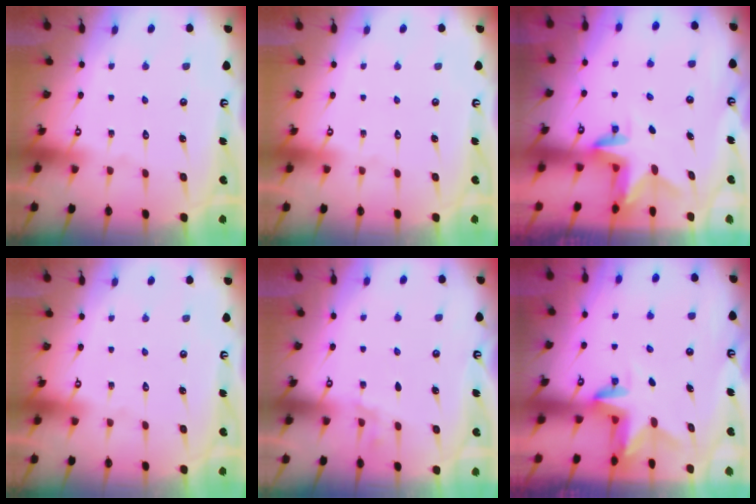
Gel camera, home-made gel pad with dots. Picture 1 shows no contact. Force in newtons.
{"total": 0.0}
{"total": 3.1, "press": 3.1, "slide": 0.2}
{"total": 0.0}
{"total": 2.5, "press": 1.7, "slide": 1.8}
{"total": 3.0, "press": 3.0, "slide": 0.2}